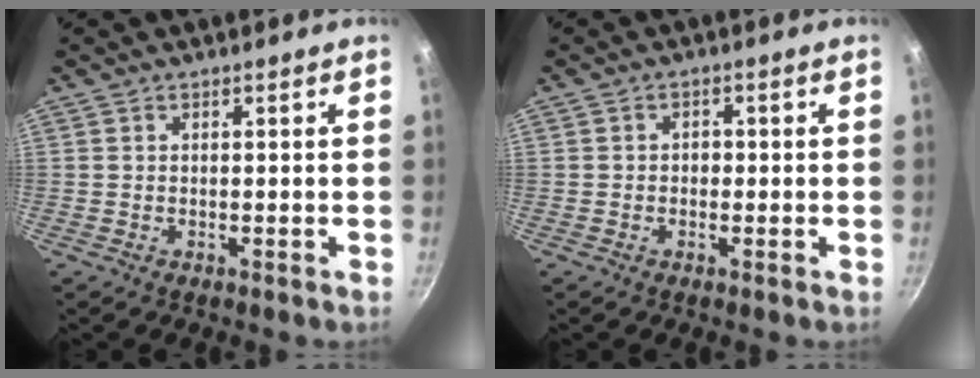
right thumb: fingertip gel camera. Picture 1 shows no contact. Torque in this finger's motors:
{"motor_torque": [-0.26, 0.22, -0.19, 0.01, -0.04]}